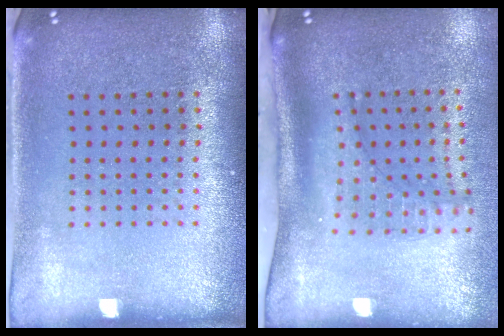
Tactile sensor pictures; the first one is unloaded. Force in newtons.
{"total": 2.1, "press": 1.5, "slide": 1.5}